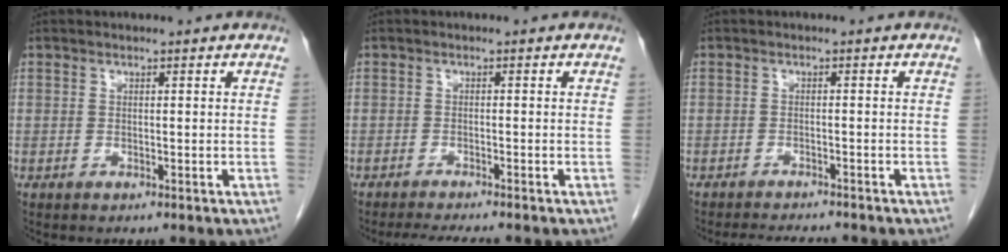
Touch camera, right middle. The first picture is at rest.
{"total": 4.6, "force": [-4.1, -0.2, 2.1], "torque": [-0.031, -0.013, -0.065]}
{"total": 5.0, "force": [-4.8, 0.4, 1.5], "torque": [-0.021, -0.010, -0.073]}